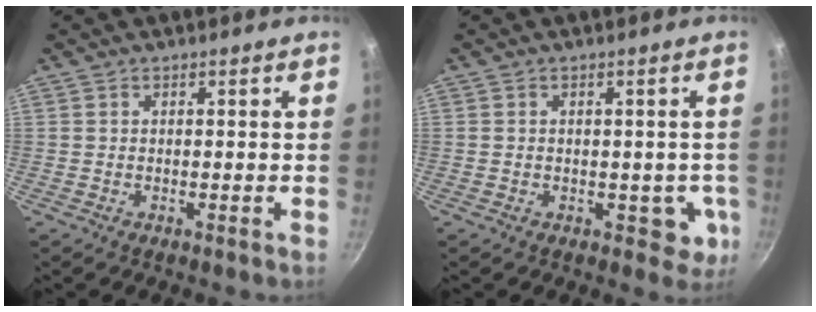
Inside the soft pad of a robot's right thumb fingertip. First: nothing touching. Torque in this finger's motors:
{"motor_torque": [0.41, 0.32, -0.20, 0.07, 0.10]}